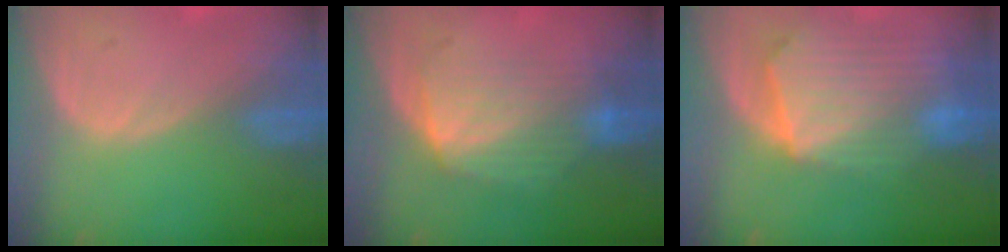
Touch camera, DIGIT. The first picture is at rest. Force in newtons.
{"total": 6.9, "press": 6.9, "slide": 0.6}
{"total": 10.8, "press": 9.5, "slide": 5.2}